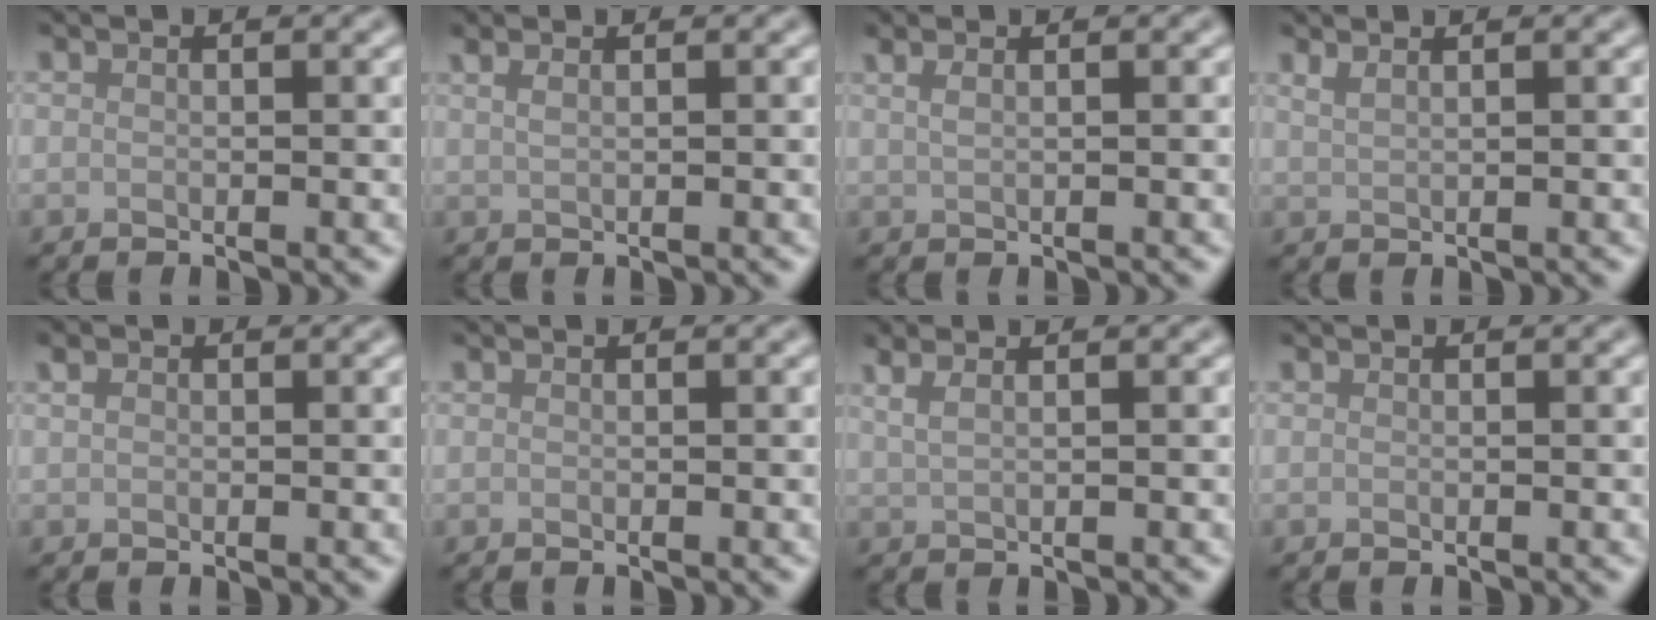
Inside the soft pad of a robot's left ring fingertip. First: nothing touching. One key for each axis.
{"total": 1.7, "fx": 1.0, "fy": 0.8, "fz": 1.2, "tx": -0.017, "ty": -0.003, "tz": 0.010}
{"total": 1.7, "fx": 0.9, "fy": 0.8, "fz": 1.2, "tx": -0.017, "ty": -0.004, "tz": 0.009}
{"total": 1.8, "fx": 1.3, "fy": 0.7, "fz": 1.0, "tx": -0.010, "ty": 0.002, "tz": 0.015}
{"total": 0.8, "fx": 0.2, "fy": 0.6, "fz": 0.4, "tx": -0.006, "ty": 0.002, "tz": 0.002}
{"total": 0.0}
{"total": 3.3, "fx": 1.9, "fy": 1.6, "fz": 2.1, "tx": -0.023, "ty": 0.013, "tz": 0.007}
{"total": 0.0}